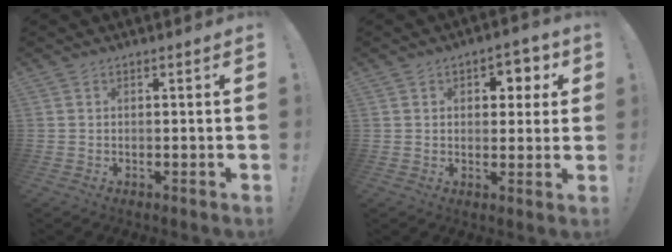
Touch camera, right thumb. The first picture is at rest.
{"total": 5.9, "force": [2.2, 4.5, 3.1], "torque": [-0.022, -0.013, 0.032]}